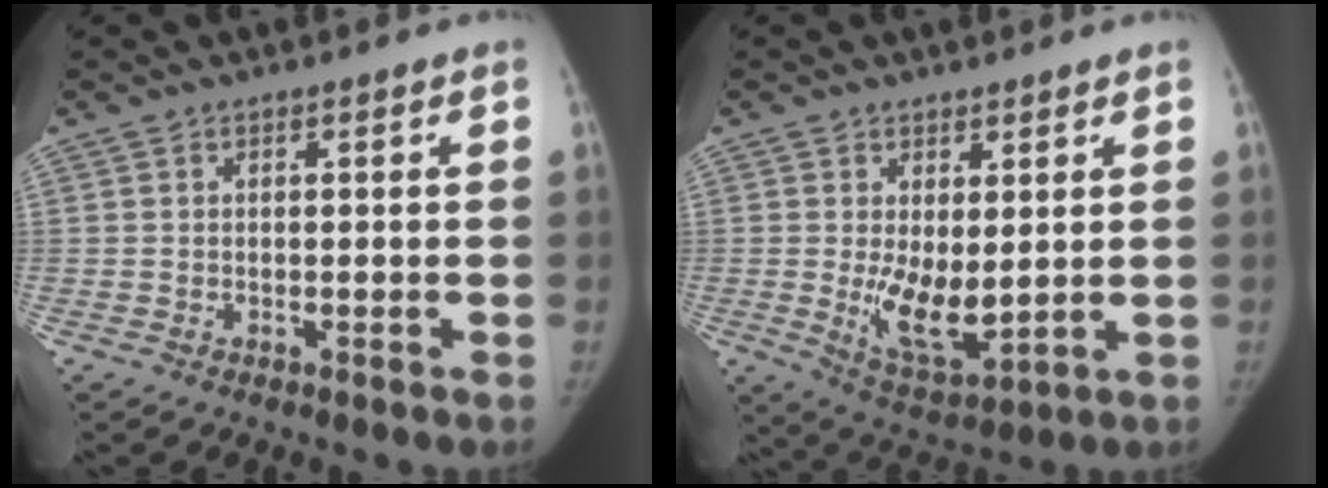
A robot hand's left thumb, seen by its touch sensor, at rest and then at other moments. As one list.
[{"total": 9.2, "force": [0.5, 4.3, 8.1], "torque": [-0.119, -0.029, 0.028]}]